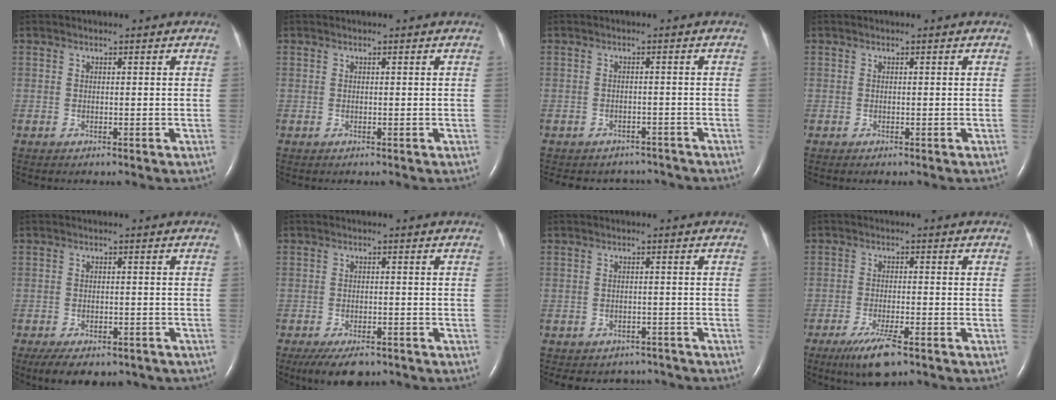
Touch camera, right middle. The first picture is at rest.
{"total": 0.0}
{"total": 6.1, "force": [-5.5, 2.6, 0.3], "torque": [-0.007, 0.008, -0.061]}
{"total": 0.0}
{"total": 11.3, "force": [-8.5, 4.9, 5.5], "torque": [-0.084, -0.001, -0.107]}
{"total": 6.5, "force": [-4.9, 2.5, 3.6], "torque": [-0.059, -0.007, -0.077]}
{"total": 5.5, "force": [-4.8, 2.6, 0.2], "torque": [-0.001, 0.011, -0.053]}
{"total": 6.7, "force": [-4.4, 1.0, 5.0], "torque": [-0.098, -0.015, -0.073]}